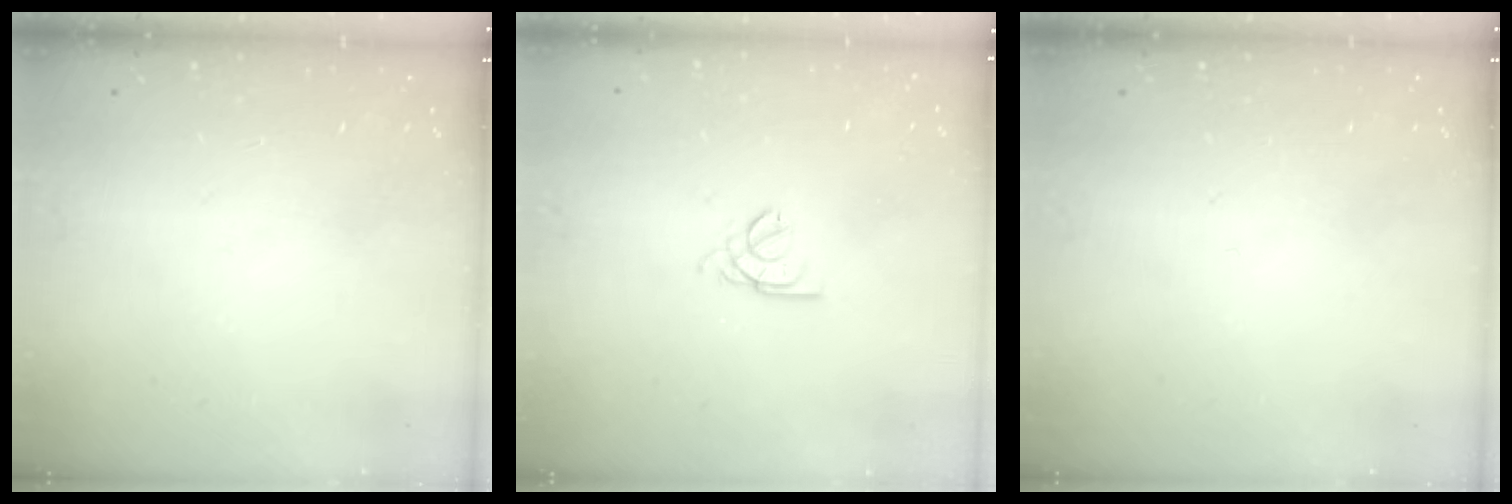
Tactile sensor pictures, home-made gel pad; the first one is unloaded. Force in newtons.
{"total": 2.2, "press": 2.1, "slide": 0.5}
{"total": 0.0}